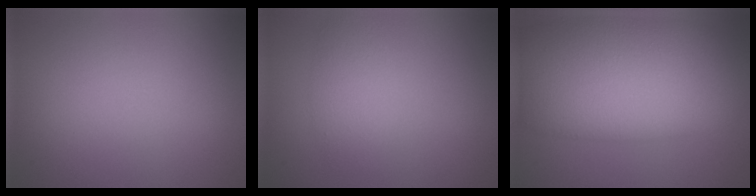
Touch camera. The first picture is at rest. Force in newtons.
{"total": 2.4, "press": 2.4, "slide": 0.0}
{"total": 13.6, "press": 13.6, "slide": 0.4}